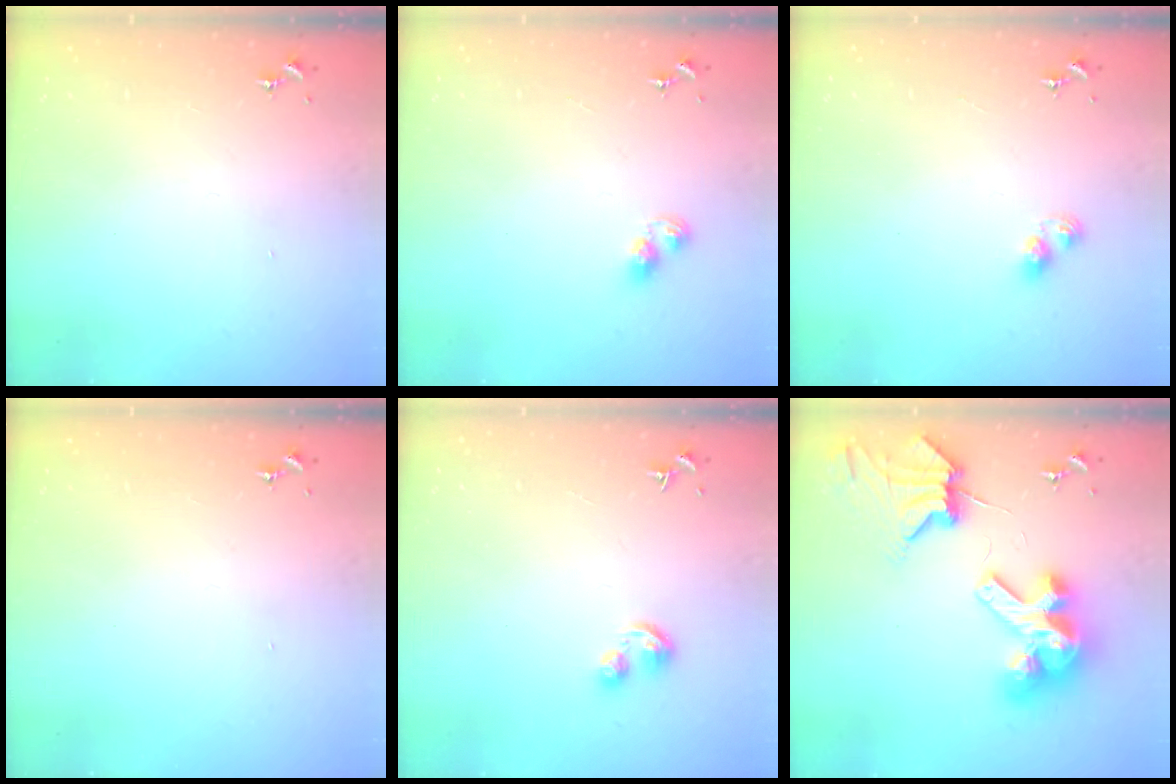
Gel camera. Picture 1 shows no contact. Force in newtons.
{"total": 3.7, "press": 3.7, "slide": 0.4}
{"total": 3.3, "press": 3.3, "slide": 0.5}
{"total": 0.0}
{"total": 3.9, "press": 3.8, "slide": 0.4}
{"total": 14.8, "press": 14.7, "slide": 2.0}